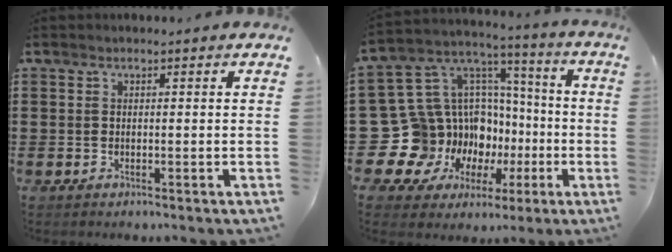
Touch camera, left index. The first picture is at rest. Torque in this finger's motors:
{"motor_torque": [1.48, 0.66, 0.74, 0.02]}